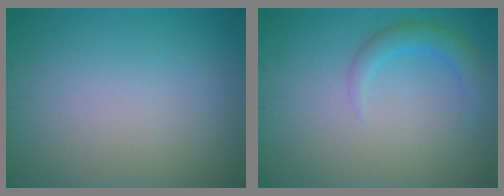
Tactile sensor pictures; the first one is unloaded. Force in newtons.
{"total": 2.4, "press": 2.4, "slide": 0.1}